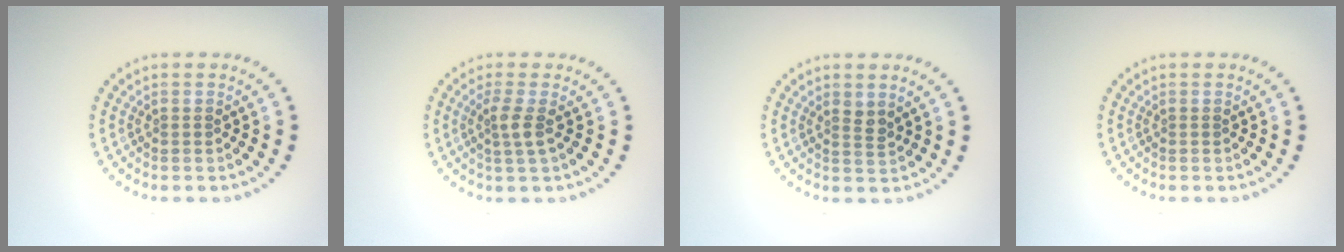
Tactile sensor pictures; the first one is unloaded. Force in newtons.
{"total": 1.9, "press": 1.4, "slide": 1.2}
{"total": 1.2, "press": 1.0, "slide": 0.7}
{"total": 0.0}